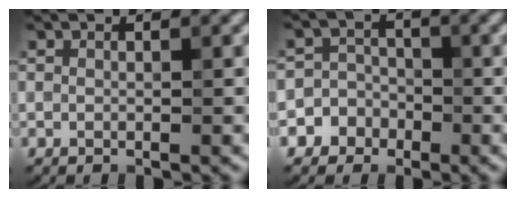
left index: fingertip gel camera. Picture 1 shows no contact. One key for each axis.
{"total": 3.6, "fx": -1.8, "fy": 3.1, "fz": 0.1, "tx": 0.044, "ty": 0.002, "tz": -0.045}